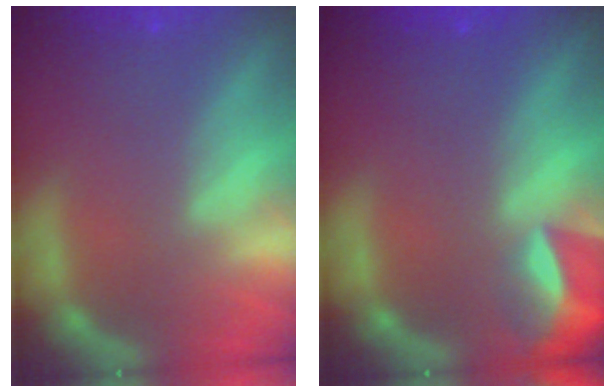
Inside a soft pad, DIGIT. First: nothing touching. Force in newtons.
{"total": 5.5}